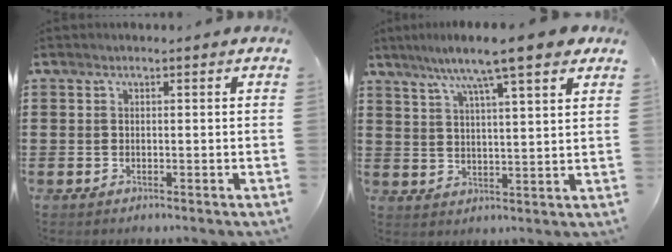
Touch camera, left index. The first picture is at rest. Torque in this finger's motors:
{"motor_torque": [2.14, 0.00, 0.82, 0.18]}